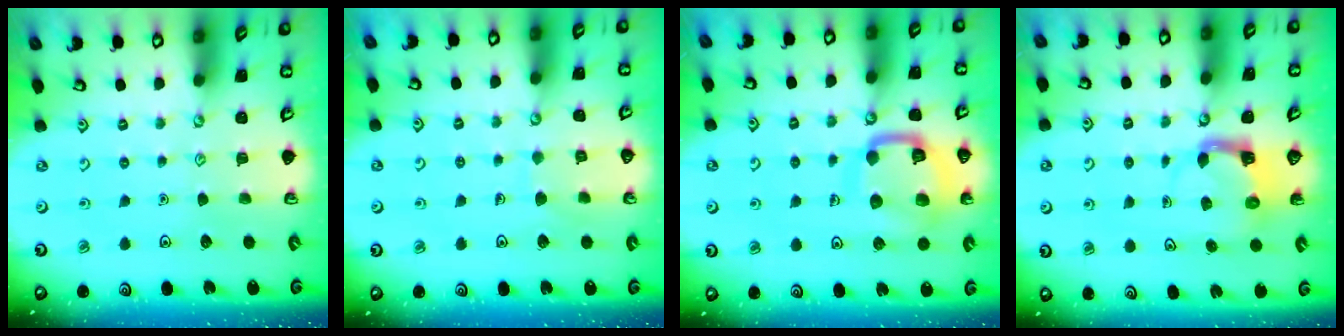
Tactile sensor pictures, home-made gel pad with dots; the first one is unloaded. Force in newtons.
{"total": 6.8, "press": 6.8, "slide": 0.5}
{"total": 14.4, "press": 14.4, "slide": 1.5}
{"total": 4.0, "press": 3.9, "slide": 0.7}